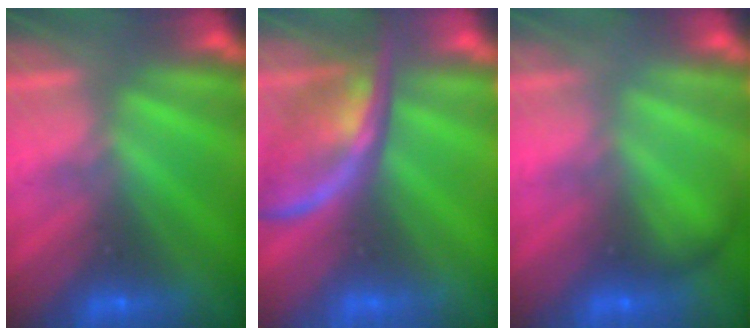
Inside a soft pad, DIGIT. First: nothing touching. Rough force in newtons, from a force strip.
{"total": 2.5}
{"total": 1.8}